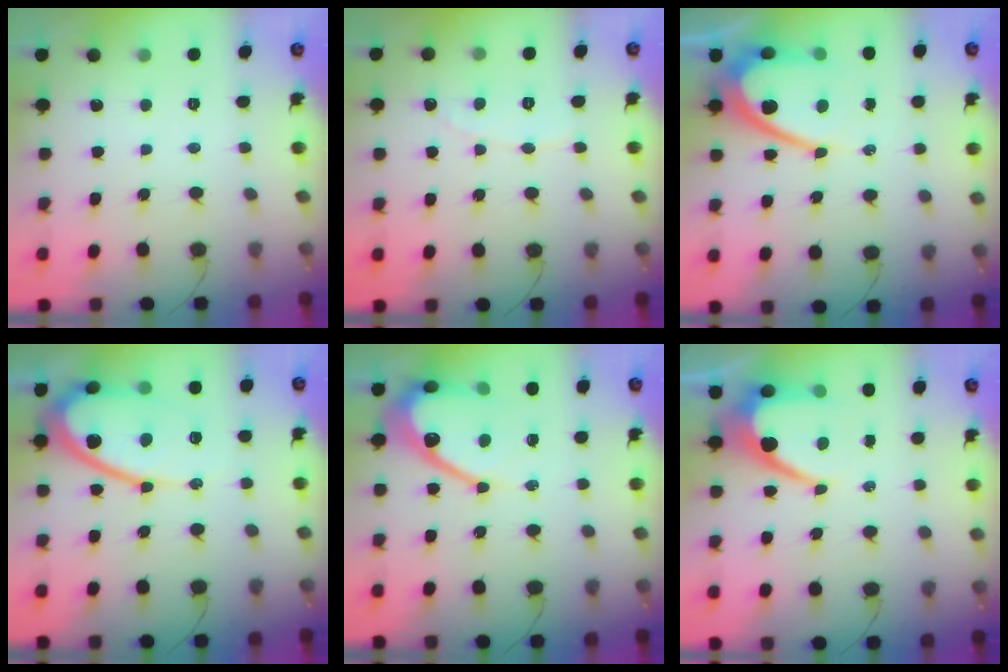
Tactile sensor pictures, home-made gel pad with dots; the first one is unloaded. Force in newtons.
{"total": 2.9, "press": 2.9, "slide": 0.3}
{"total": 13.2, "press": 13.2, "slide": 1.0}
{"total": 15.3, "press": 15.2, "slide": 1.4}
{"total": 11.5, "press": 11.5, "slide": 1.1}
{"total": 10.7, "press": 10.7, "slide": 0.9}